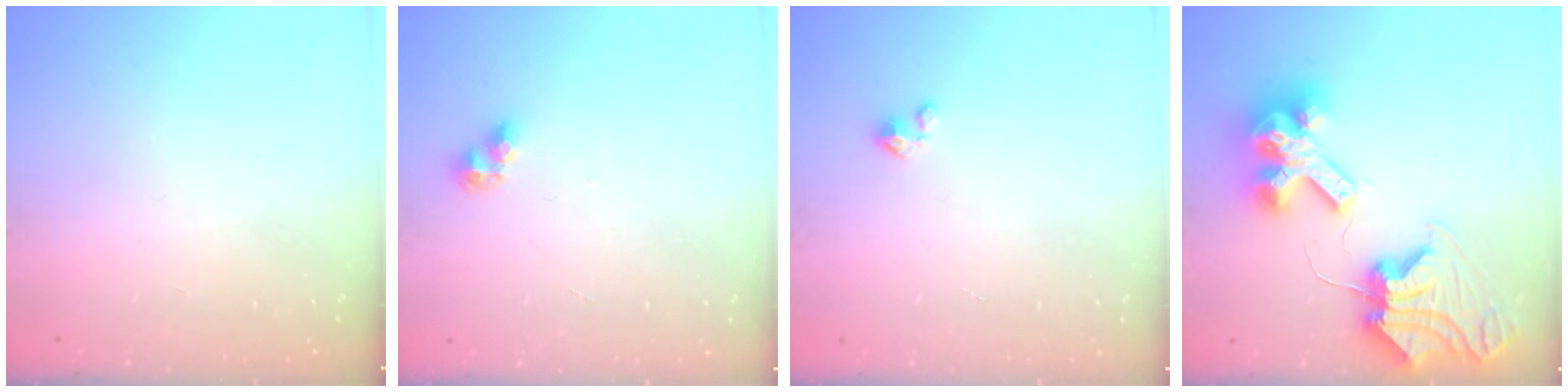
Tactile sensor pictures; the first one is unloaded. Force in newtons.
{"total": 6.1, "press": 6.0, "slide": 0.7}
{"total": 2.1, "press": 2.1, "slide": 0.3}
{"total": 15.3, "press": 15.2, "slide": 1.9}